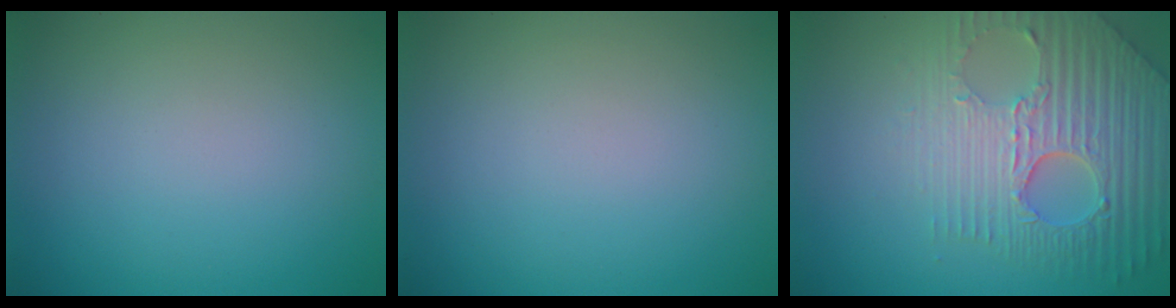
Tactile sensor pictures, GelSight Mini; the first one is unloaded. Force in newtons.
{"total": 0.0}
{"total": 7.6, "press": 5.5, "slide": 5.3}